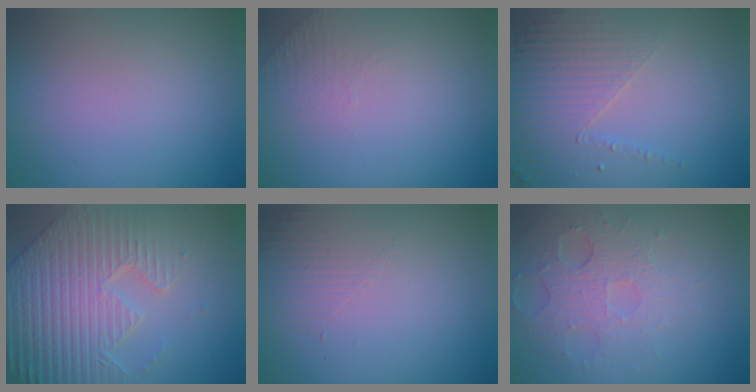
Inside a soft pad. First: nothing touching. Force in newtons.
{"total": 1.0, "press": 0.5, "slide": 0.9}
{"total": 4.5, "press": 3.2, "slide": 3.2}
{"total": 9.3, "press": 6.4, "slide": 6.7}
{"total": 1.4, "press": 0.2, "slide": 1.4}
{"total": 3.5, "press": 3.2, "slide": 1.4}